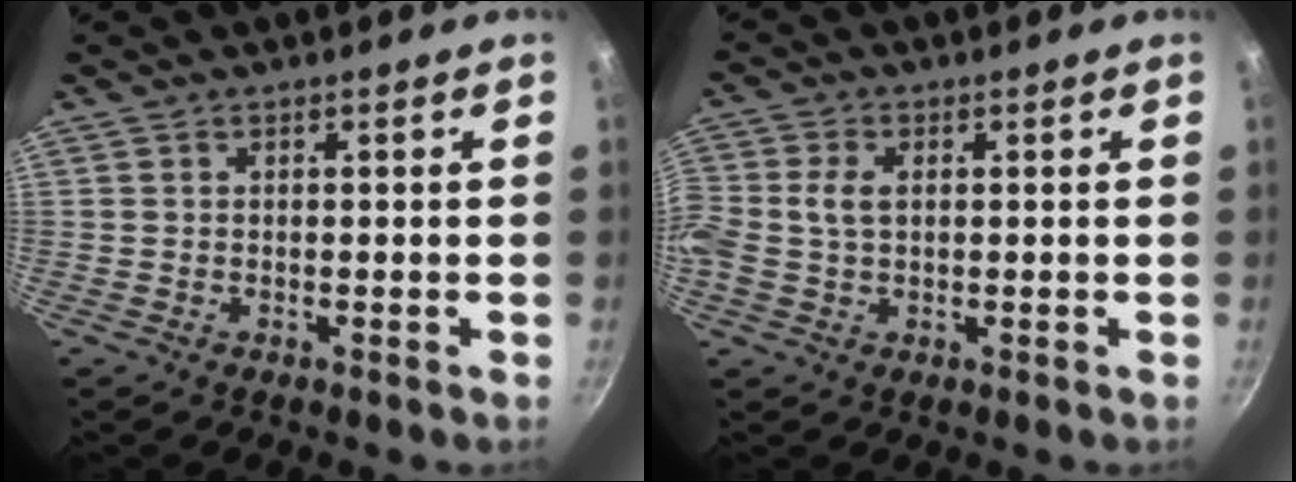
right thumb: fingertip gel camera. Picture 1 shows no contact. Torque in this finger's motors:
{"motor_torque": [0.66, 0.65, 1.03, 0.29, 0.40]}